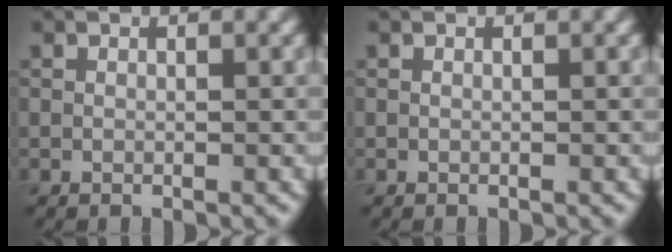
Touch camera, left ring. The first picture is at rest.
{"total": 0.0}